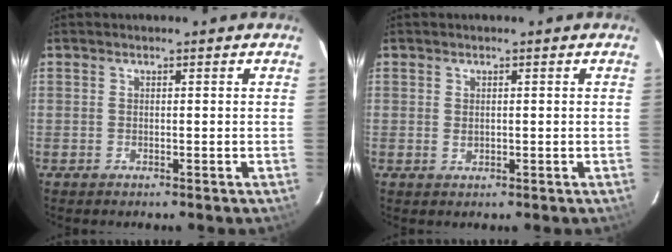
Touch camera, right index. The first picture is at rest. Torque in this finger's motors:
{"motor_torque": [0.01, 0.05, 0.08, 0.00]}